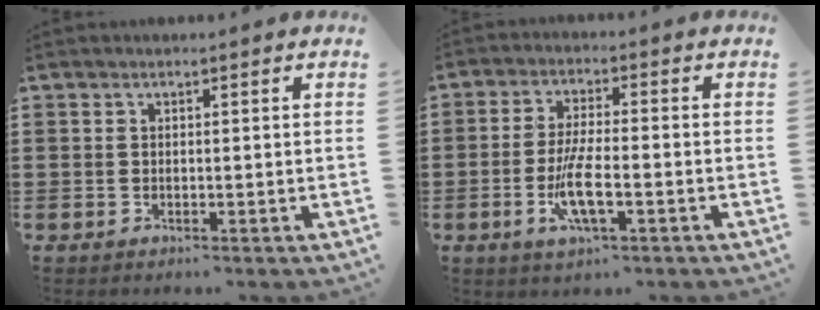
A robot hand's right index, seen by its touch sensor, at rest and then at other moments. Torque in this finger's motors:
{"motor_torque": [1.08, 1.06, 0.34, 0.13]}